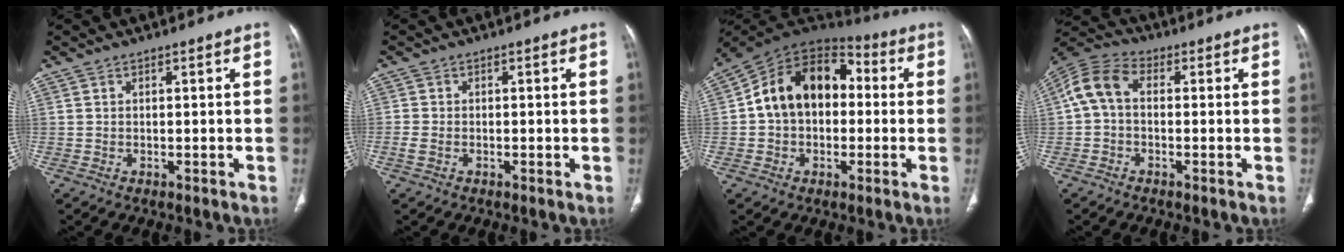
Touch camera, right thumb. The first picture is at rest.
{"total": 1.9, "force": [-0.7, 1.3, 1.2], "torque": [-0.031, -0.001, -0.015]}
{"total": 16.6, "force": [1.0, 11.8, 11.6], "torque": [-0.156, 0.047, 0.003]}
{"total": 8.0, "force": [0.2, 5.4, 5.9], "torque": [-0.115, 0.026, -0.009]}